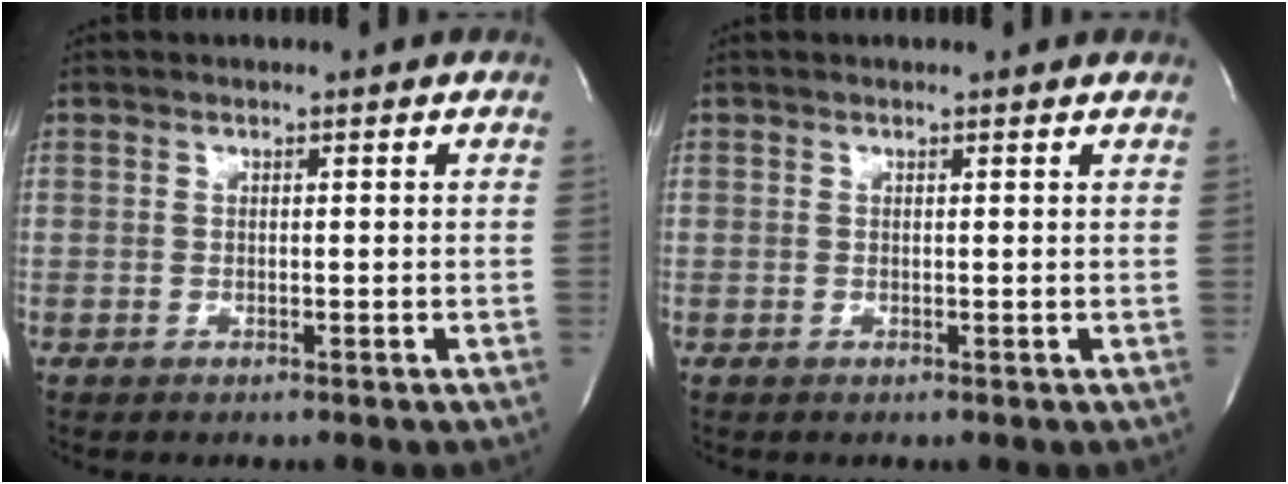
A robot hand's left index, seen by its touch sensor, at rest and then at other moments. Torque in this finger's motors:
{"motor_torque": [-0.05, 0.06, -0.01, -0.03]}